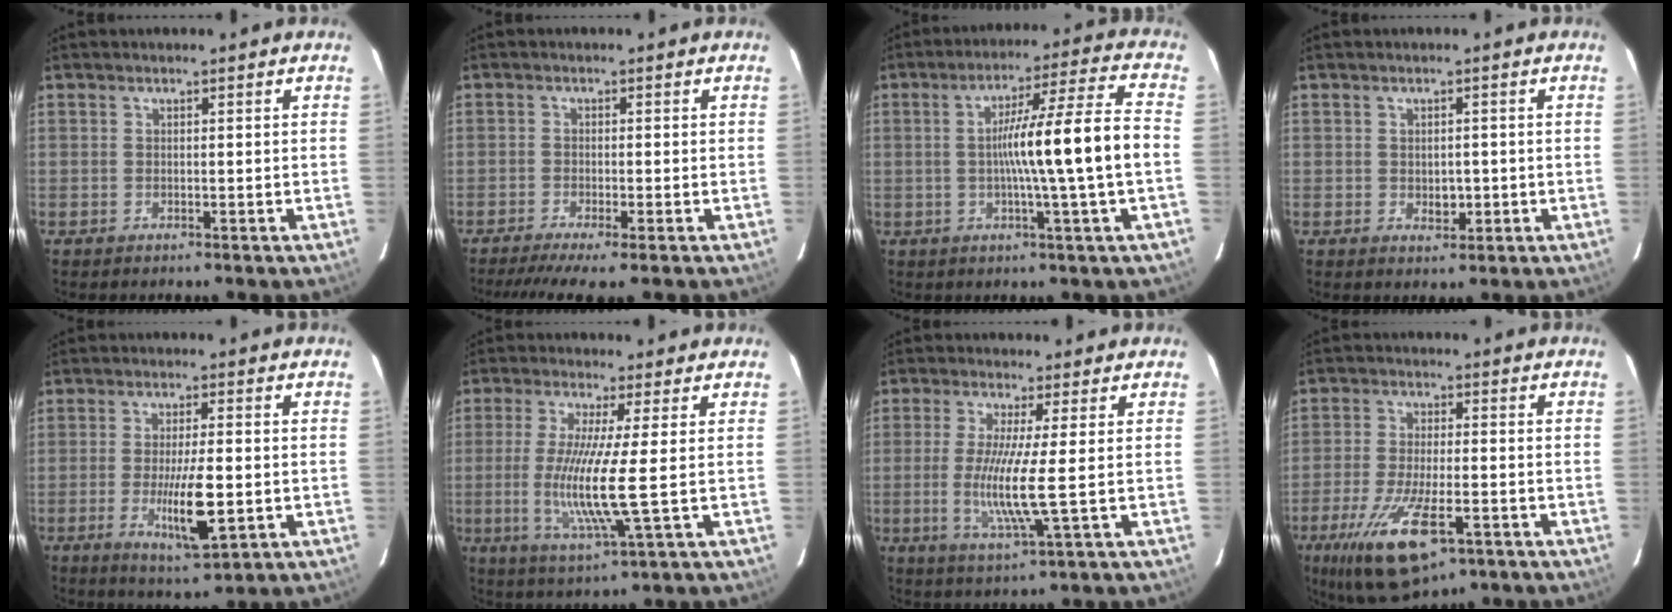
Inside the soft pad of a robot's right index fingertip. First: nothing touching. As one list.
[{"total": 6.7, "force": [-5.1, 0.1, 4.4], "torque": [-0.070, -0.012, -0.082]}, {"total": 13.2, "force": [-1.1, -1.8, 13.1], "torque": [-0.208, 0.007, -0.020]}, {"total": 2.4, "force": [-0.3, 1.5, 1.8], "torque": [-0.022, 0.000, 0.003]}, {"total": 9.0, "force": [-2.1, 1.2, 8.7], "torque": [-0.150, -0.020, -0.033]}, {"total": 10.2, "force": [-0.9, -0.6, 10.2], "torque": [-0.211, -0.029, -0.023]}, {"total": 8.3, "force": [-0.7, -0.7, 8.3], "torque": [-0.170, -0.027, -0.018]}, {"total": 12.9, "force": [-6.5, 3.6, 10.5], "torque": [-0.203, -0.027, -0.102]}]